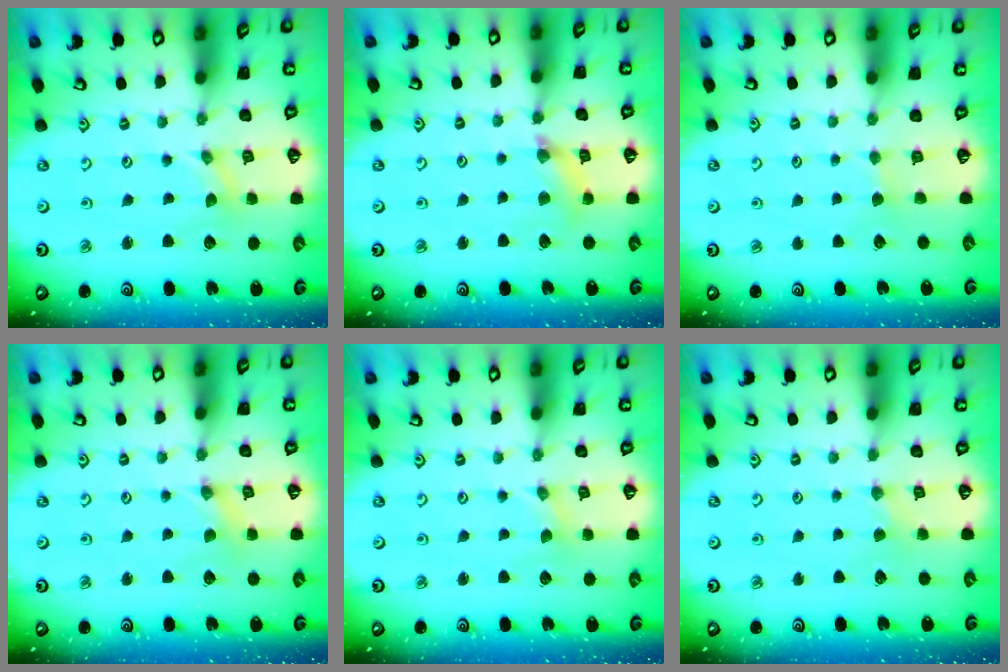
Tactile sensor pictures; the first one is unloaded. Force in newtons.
{"total": 5.9, "press": 5.8, "slide": 0.7}
{"total": 2.2, "press": 2.2, "slide": 0.2}
{"total": 0.0}
{"total": 0.0}
{"total": 1.6, "press": 1.5, "slide": 0.4}